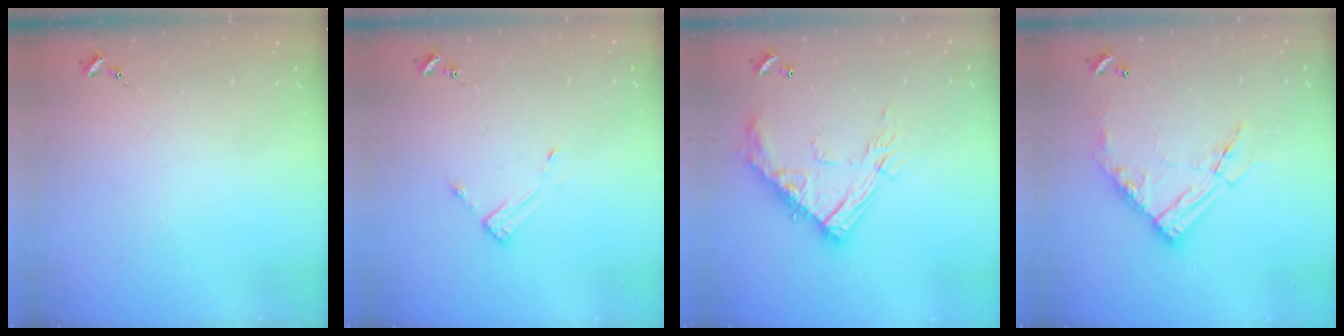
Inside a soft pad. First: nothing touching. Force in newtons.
{"total": 3.3, "press": 3.2, "slide": 0.3}
{"total": 17.2, "press": 17.2, "slide": 1.2}
{"total": 15.2, "press": 15.1, "slide": 1.7}